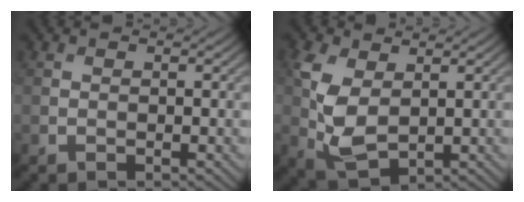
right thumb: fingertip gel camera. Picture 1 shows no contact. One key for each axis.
{"total": 7.0, "fx": 1.2, "fy": 4.2, "fz": 5.5, "tx": -0.146, "ty": -0.002, "tz": 0.023}